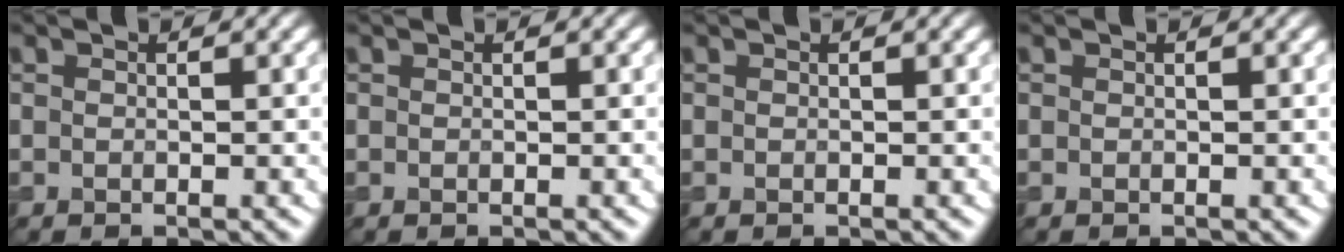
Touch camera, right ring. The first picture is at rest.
{"total": 0.0}
{"total": 0.0}
{"total": 0.0}